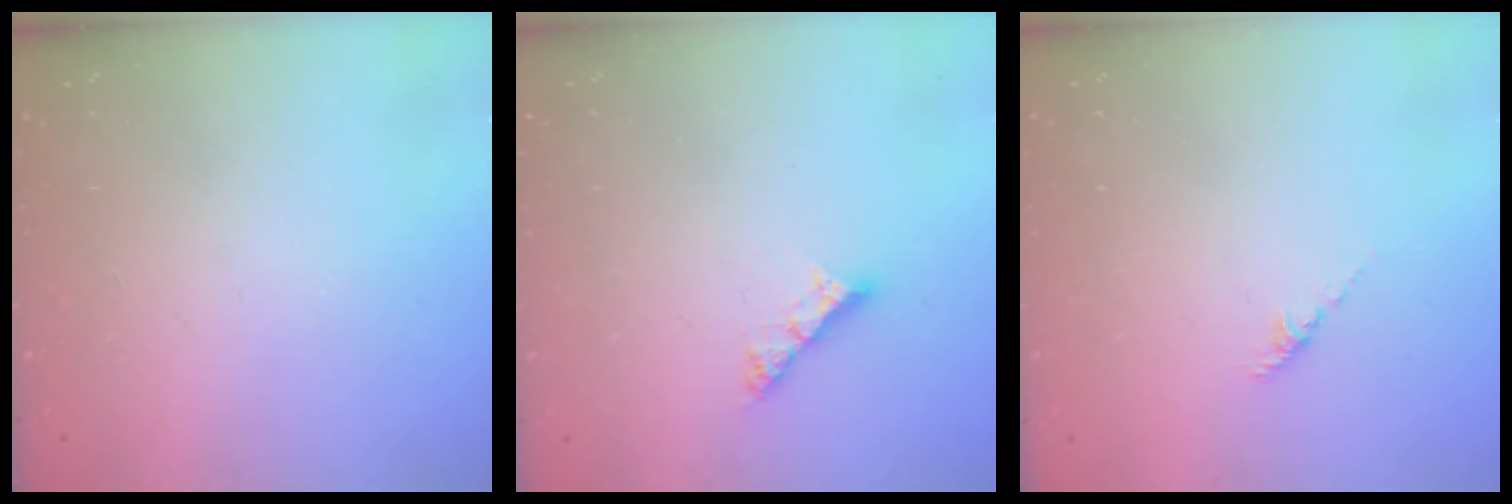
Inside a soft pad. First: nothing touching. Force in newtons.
{"total": 5.3, "press": 5.3, "slide": 0.6}
{"total": 1.2, "press": 1.1, "slide": 0.5}